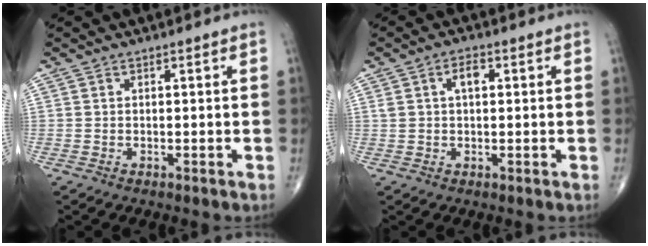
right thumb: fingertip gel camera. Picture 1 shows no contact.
{"total": 3.7, "force": [1.1, 1.9, 3.0], "torque": [-0.052, 0.008, 0.019]}